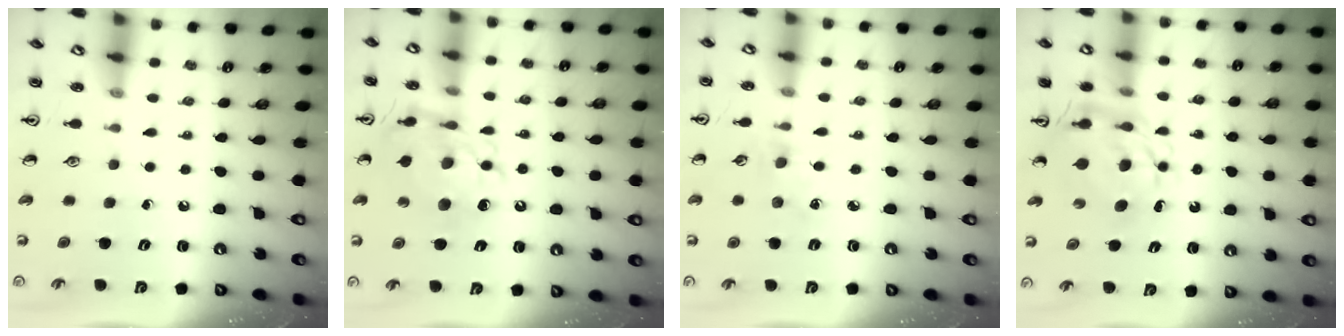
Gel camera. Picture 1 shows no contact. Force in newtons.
{"total": 10.7, "press": 10.6, "slide": 1.2}
{"total": 2.6, "press": 2.5, "slide": 0.5}
{"total": 8.4, "press": 8.4, "slide": 0.9}